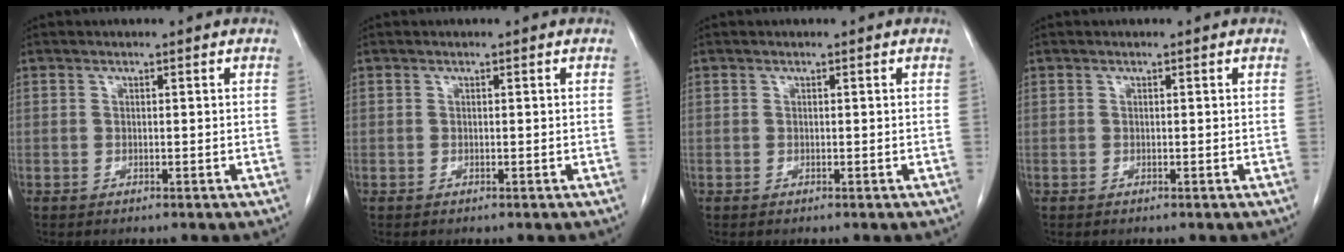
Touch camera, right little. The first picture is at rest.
{"total": 0.0}
{"total": 0.0}
{"total": 0.0}